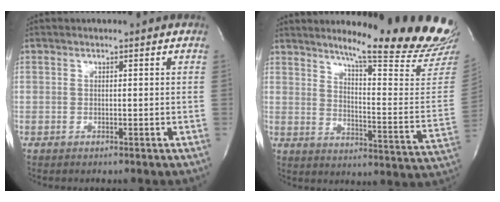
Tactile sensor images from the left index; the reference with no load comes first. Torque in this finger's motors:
{"motor_torque": [0.01, -0.04, 0.47, 0.10]}